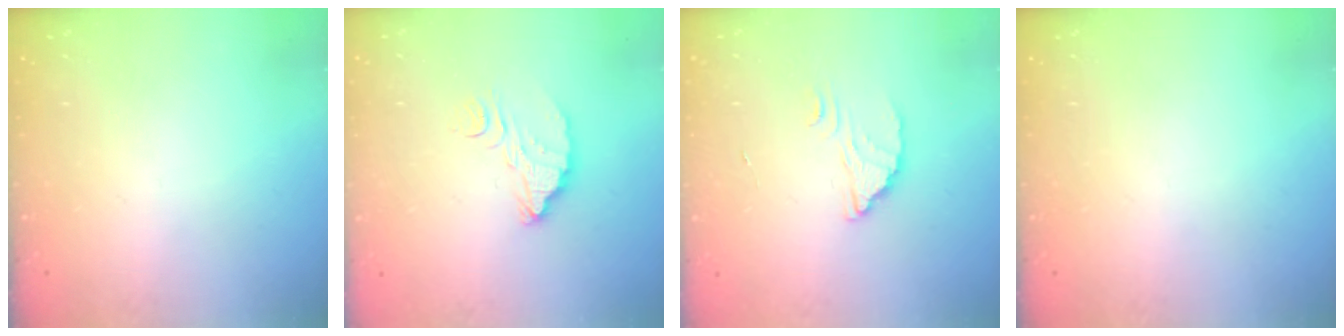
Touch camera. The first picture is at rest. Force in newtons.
{"total": 7.2, "press": 7.2, "slide": 0.5}
{"total": 2.3, "press": 2.3, "slide": 0.2}
{"total": 0.0}